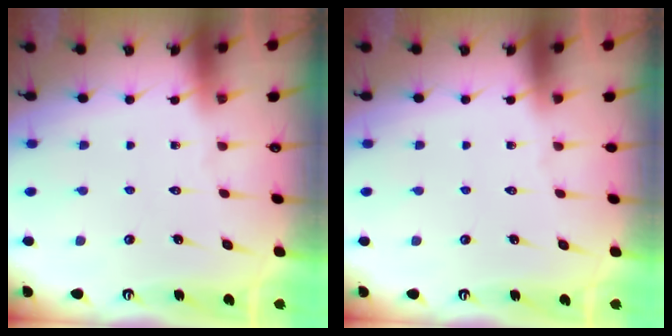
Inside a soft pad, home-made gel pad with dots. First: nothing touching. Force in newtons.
{"total": 0.0}